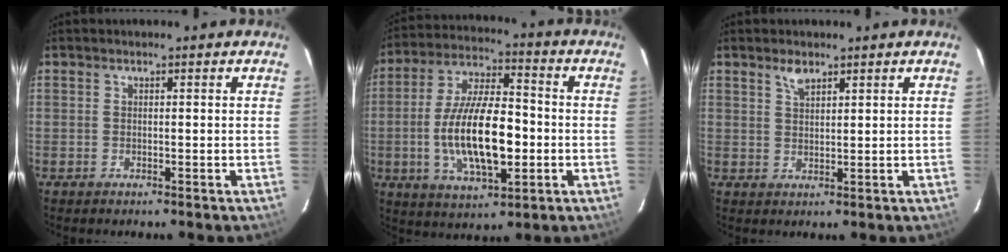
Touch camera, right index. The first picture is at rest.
{"total": 17.0, "force": [-3.0, 6.6, 15.3], "torque": [-0.297, -0.002, -0.048]}
{"total": 2.6, "force": [2.0, 1.2, 1.3], "torque": [-0.023, 0.002, 0.038]}